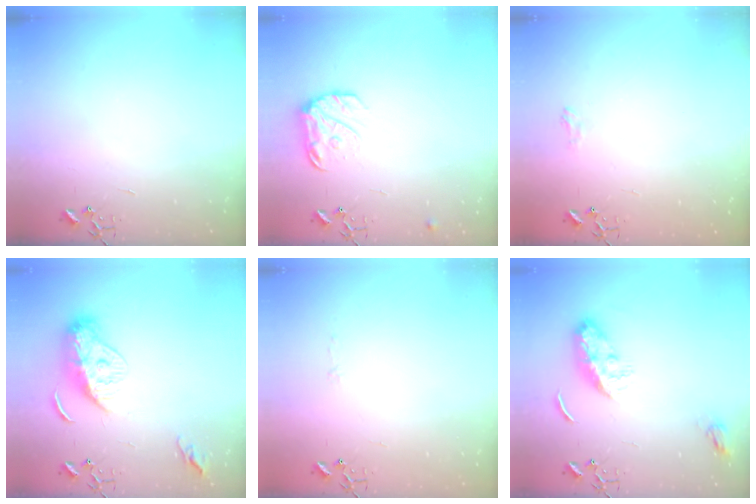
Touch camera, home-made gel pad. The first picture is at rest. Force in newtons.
{"total": 11.5, "press": 11.5, "slide": 0.6}
{"total": 6.3, "press": 6.3, "slide": 0.8}
{"total": 11.6, "press": 11.6, "slide": 0.9}
{"total": 2.8, "press": 2.8, "slide": 0.4}
{"total": 9.9, "press": 9.9, "slide": 0.1}